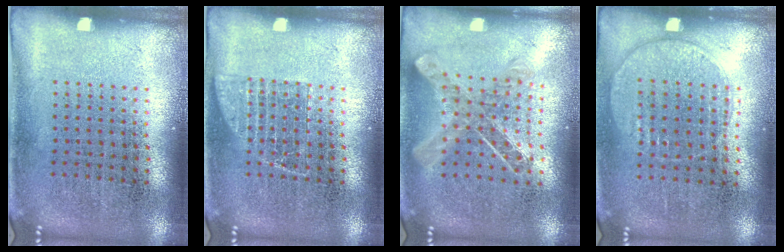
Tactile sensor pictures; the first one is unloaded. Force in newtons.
{"total": 1.5, "press": 1.5, "slide": 0.3}
{"total": 1.0, "press": 1.0, "slide": 0.2}
{"total": 1.0, "press": 0.9, "slide": 0.4}